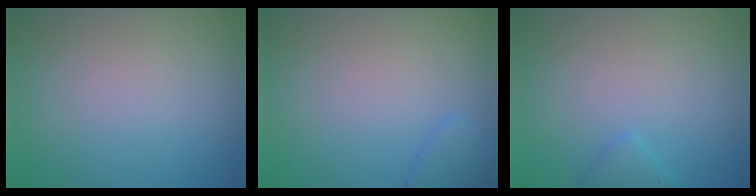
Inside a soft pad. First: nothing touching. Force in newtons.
{"total": 1.5, "press": 1.5, "slide": 0.1}
{"total": 1.3, "press": 1.3, "slide": 0.1}